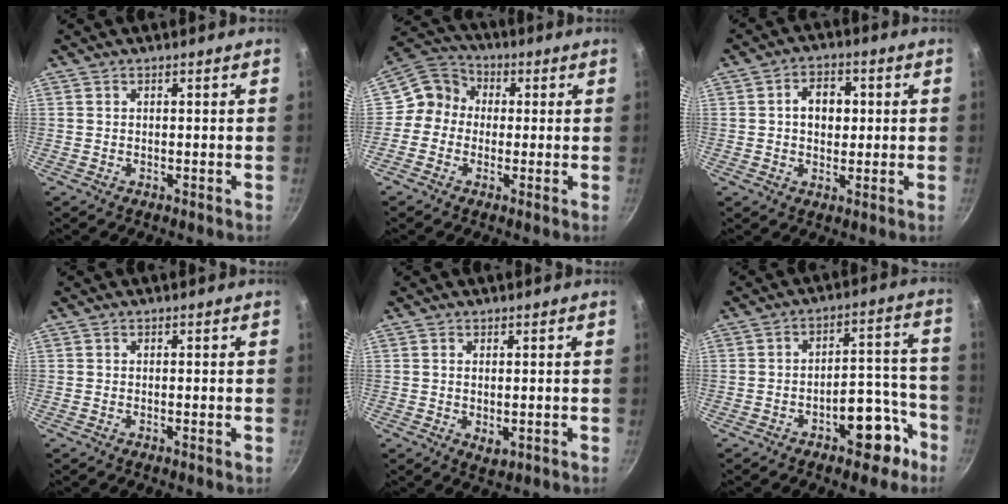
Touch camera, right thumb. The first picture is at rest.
{"total": 7.5, "force": [0.1, 7.0, 2.6], "torque": [-0.017, 0.018, -0.025]}
{"total": 6.3, "force": [0.7, 4.8, 4.1], "torque": [-0.034, 0.008, 0.005]}
{"total": 0.5, "force": [-0.1, 0.0, 0.5], "torque": [-0.009, -0.001, -0.005]}
{"total": 2.6, "force": [0.0, 1.4, 2.2], "torque": [-0.034, -0.009, 0.003]}
{"total": 10.8, "force": [-5.8, 5.6, 7.2], "torque": [-0.050, 0.070, -0.070]}